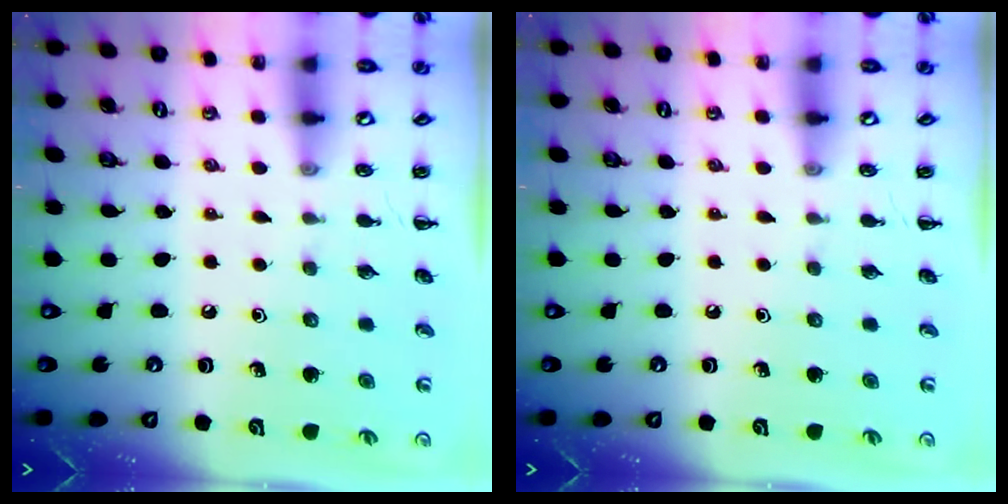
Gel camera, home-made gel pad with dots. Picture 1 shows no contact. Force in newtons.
{"total": 0.0}